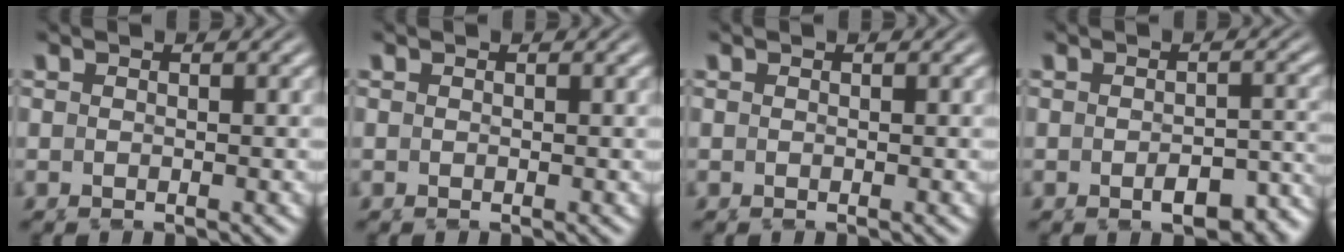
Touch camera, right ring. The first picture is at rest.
{"total": 0.0}
{"total": 0.0}
{"total": 4.0, "force": [-3.0, 1.5, 2.3], "torque": [-0.020, -0.006, -0.044]}